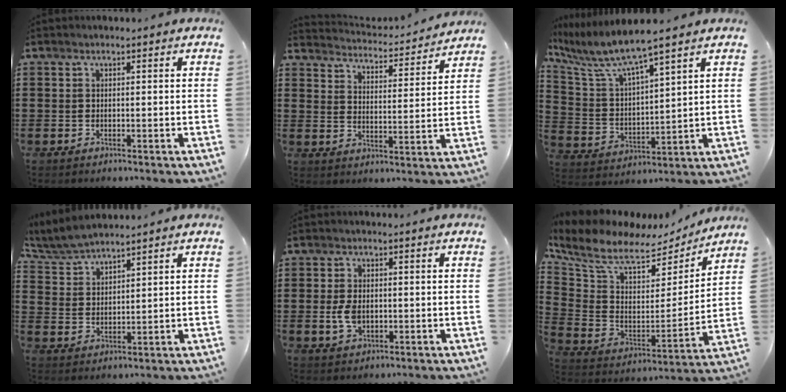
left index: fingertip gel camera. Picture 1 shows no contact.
{"total": 3.5, "force": [3.5, -0.2, 0.0], "torque": [-0.023, -0.034, 0.054]}
{"total": 6.8, "force": [5.7, 0.2, 3.8], "torque": [-0.101, -0.036, 0.091]}
{"total": 4.5, "force": [4.3, 0.5, 1.0], "torque": [-0.037, -0.012, 0.079]}
{"total": 4.0, "force": [-0.2, 2.4, 3.1], "torque": [-0.082, -0.002, -0.010]}
{"total": 9.2, "force": [7.1, 3.3, 4.7], "torque": [-0.126, -0.044, 0.123]}